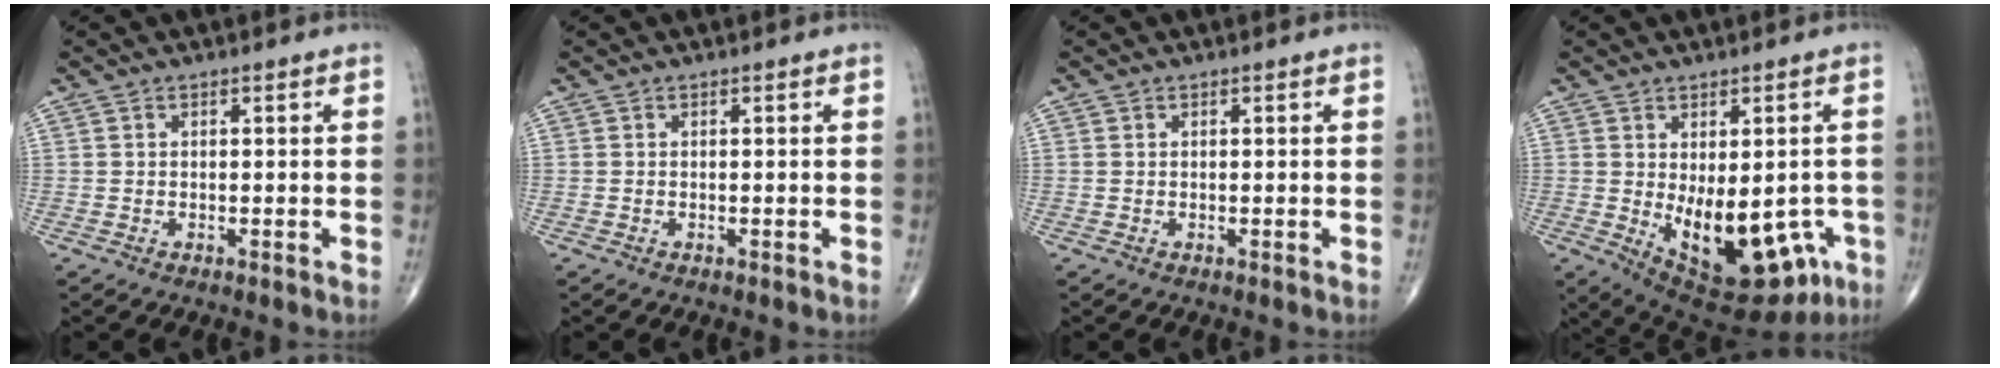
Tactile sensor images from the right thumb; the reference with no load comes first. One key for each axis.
{"total": 0.0}
{"total": 0.0}
{"total": 18.2, "fx": -4.6, "fy": 9.4, "fz": 14.9, "tx": -0.181, "ty": -0.009, "tz": -0.035}